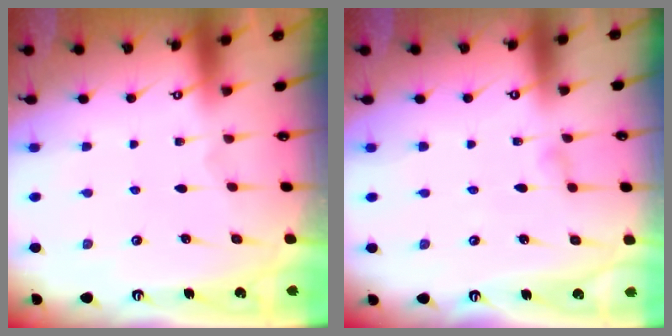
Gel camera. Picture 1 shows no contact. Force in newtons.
{"total": 3.8, "press": 3.8, "slide": 0.5}